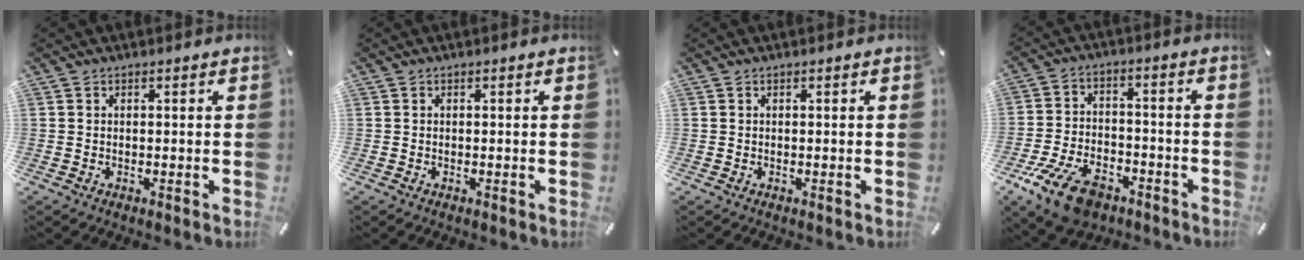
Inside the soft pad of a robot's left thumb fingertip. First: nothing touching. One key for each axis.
{"total": 0.0}
{"total": 0.0}
{"total": 12.4, "fx": -7.7, "fy": 6.7, "fz": 7.1, "tx": -0.137, "ty": 0.044, "tz": -0.137}